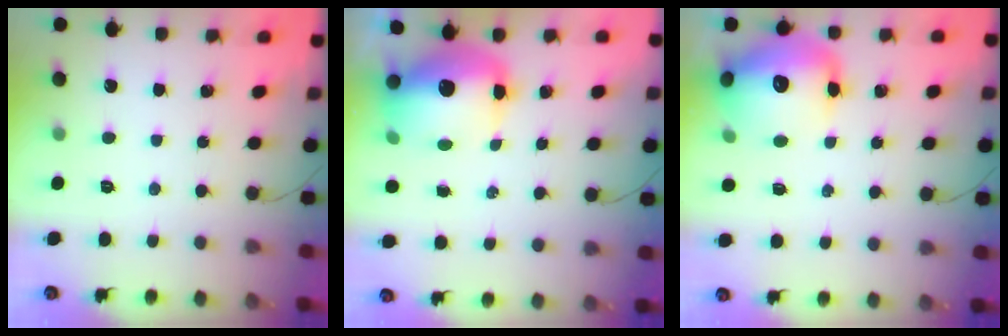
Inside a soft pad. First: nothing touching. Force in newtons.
{"total": 14.3, "press": 13.9, "slide": 3.4}
{"total": 16.8, "press": 16.3, "slide": 3.9}